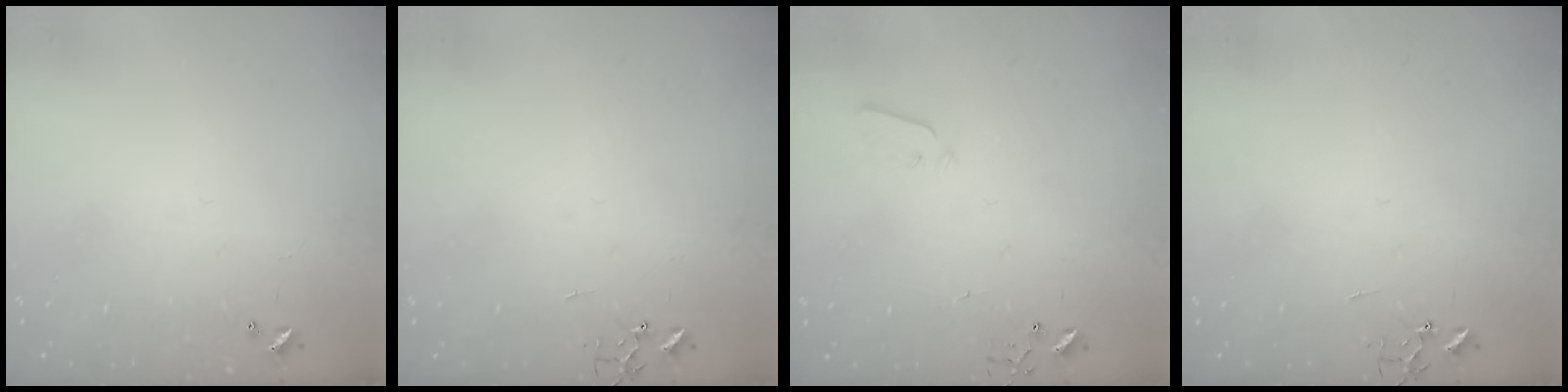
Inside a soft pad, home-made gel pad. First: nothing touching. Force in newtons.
{"total": 0.0}
{"total": 3.0, "press": 3.0, "slide": 0.3}
{"total": 0.0}